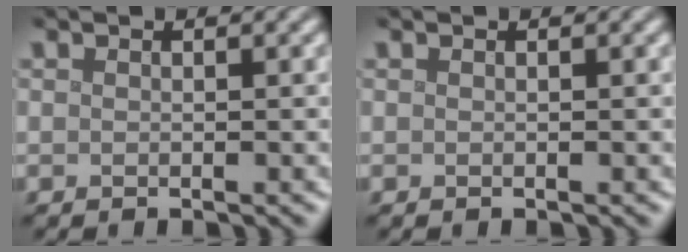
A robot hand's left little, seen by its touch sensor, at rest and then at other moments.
{"total": 0.0}